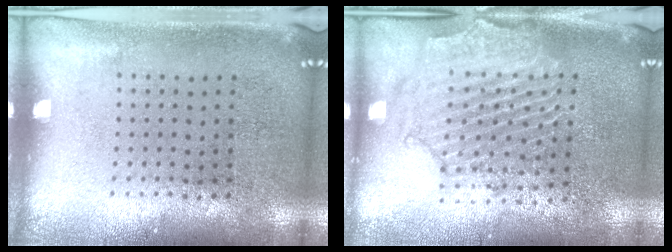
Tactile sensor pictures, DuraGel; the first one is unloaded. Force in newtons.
{"total": 2.3, "press": 2.1, "slide": 0.7}